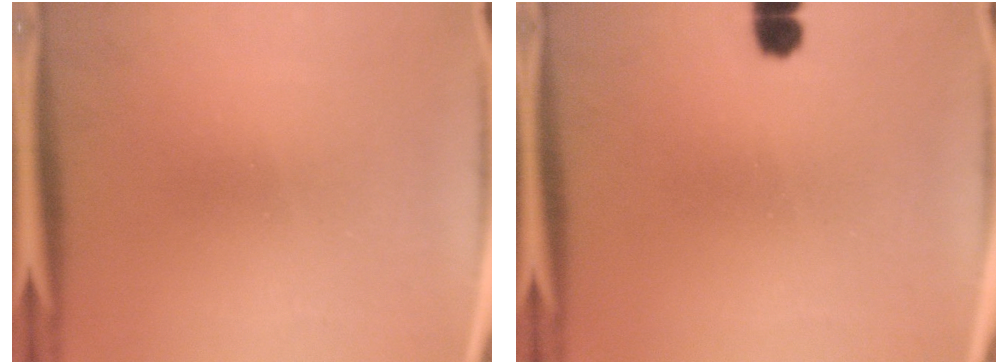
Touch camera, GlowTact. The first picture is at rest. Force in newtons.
{"total": 2.4}